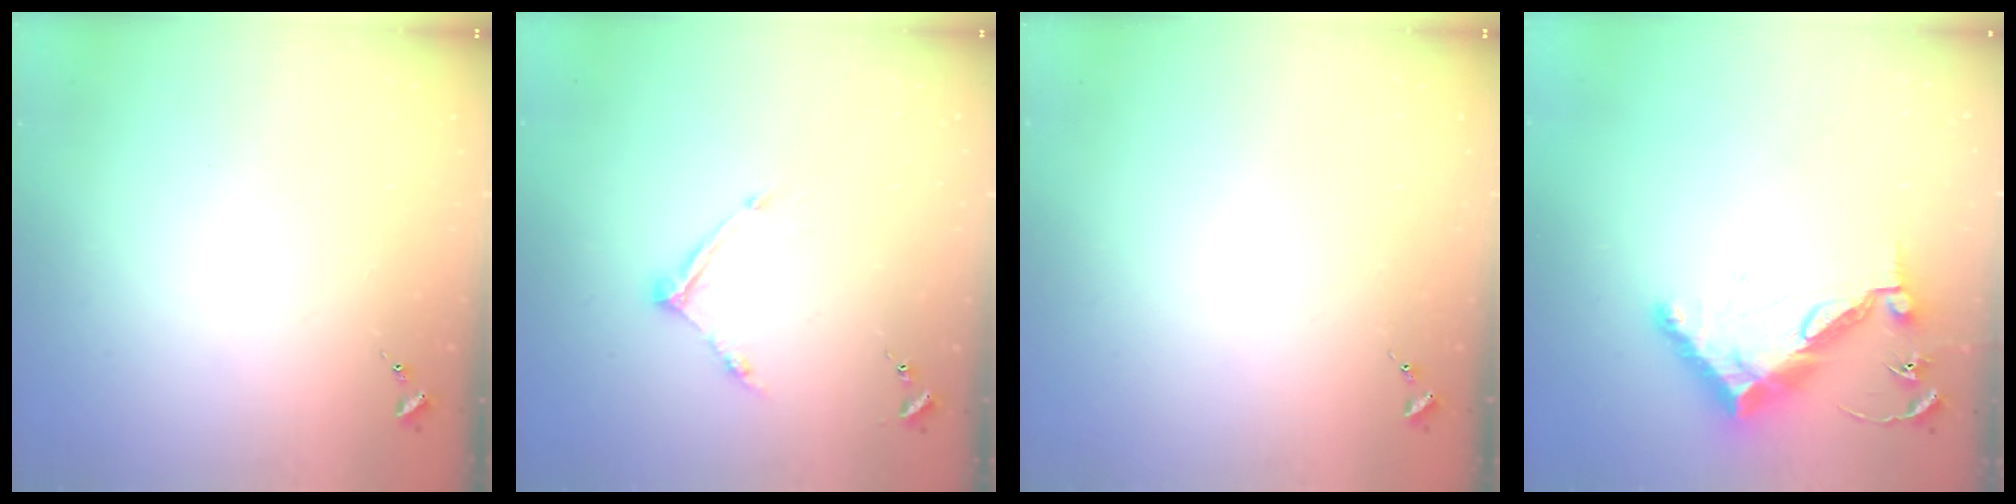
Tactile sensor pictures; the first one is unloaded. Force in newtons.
{"total": 8.6, "press": 8.6, "slide": 0.5}
{"total": 0.0}
{"total": 13.0, "press": 13.0, "slide": 0.6}